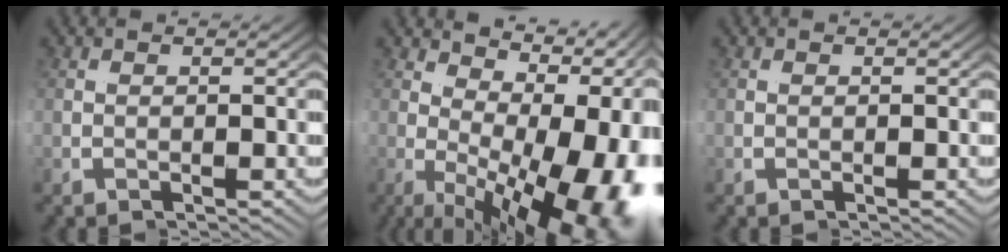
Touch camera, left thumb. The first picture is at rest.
{"total": 12.2, "force": [-2.5, 4.3, 11.2], "torque": [-0.172, 0.002, -0.029]}
{"total": 0.0}